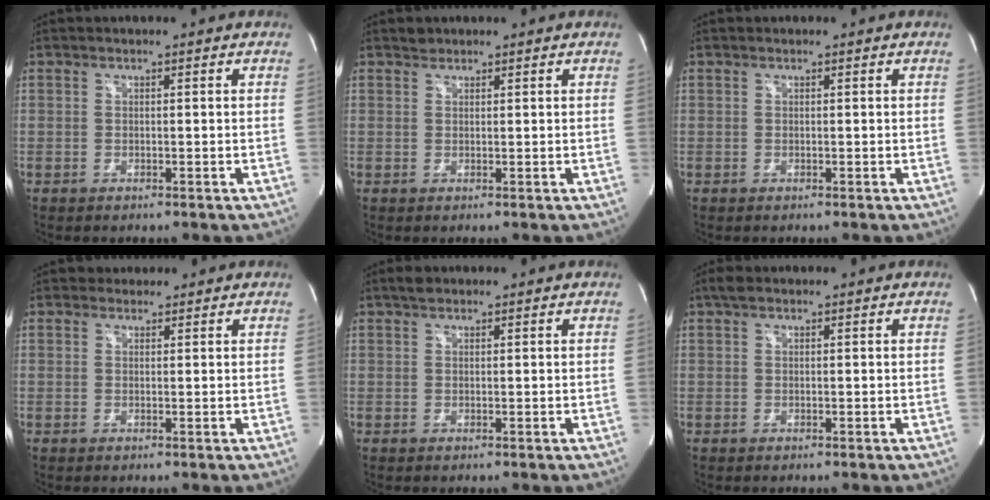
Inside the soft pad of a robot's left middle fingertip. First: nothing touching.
{"total": 0.9, "force": [0.8, 0.5, 0.0], "torque": [0.001, 0.003, 0.012]}
{"total": 0.0}
{"total": 1.4, "force": [1.1, 0.8, -0.2], "torque": [0.005, 0.012, 0.014]}
{"total": 1.4, "force": [1.0, 0.7, 0.6], "torque": [-0.015, 0.013, 0.018]}
{"total": 1.4, "force": [1.0, 0.7, 0.8], "torque": [-0.020, 0.020, 0.017]}